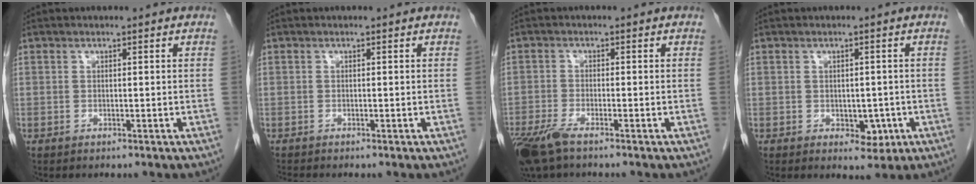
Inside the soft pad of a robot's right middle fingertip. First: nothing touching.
{"total": 0.6, "force": [-0.5, -0.4, 0.0], "torque": [-0.007, -0.006, -0.010]}
{"total": 6.6, "force": [-4.7, 1.5, 4.4], "torque": [-0.092, -0.017, -0.089]}
{"total": 3.3, "force": [-0.9, 2.2, 2.3], "torque": [-0.024, 0.001, -0.002]}